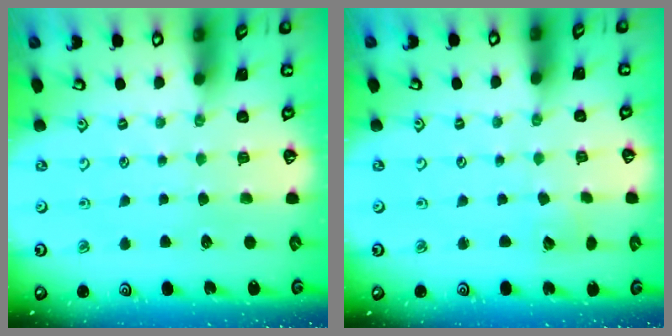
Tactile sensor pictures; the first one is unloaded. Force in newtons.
{"total": 3.9, "press": 3.9, "slide": 0.5}